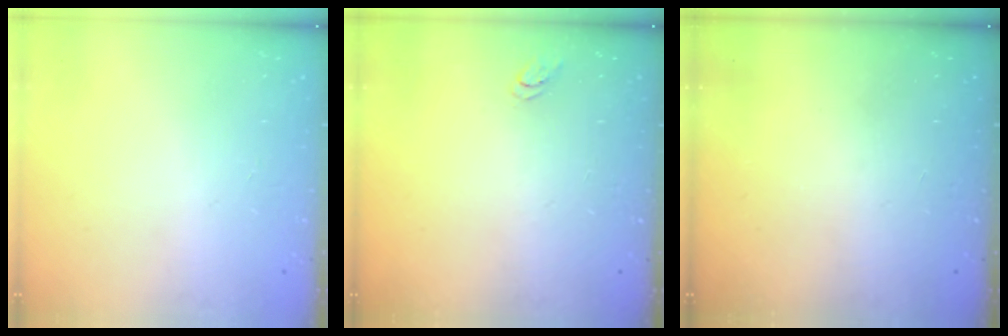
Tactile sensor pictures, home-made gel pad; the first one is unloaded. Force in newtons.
{"total": 4.2, "press": 4.2, "slide": 0.4}
{"total": 0.0}